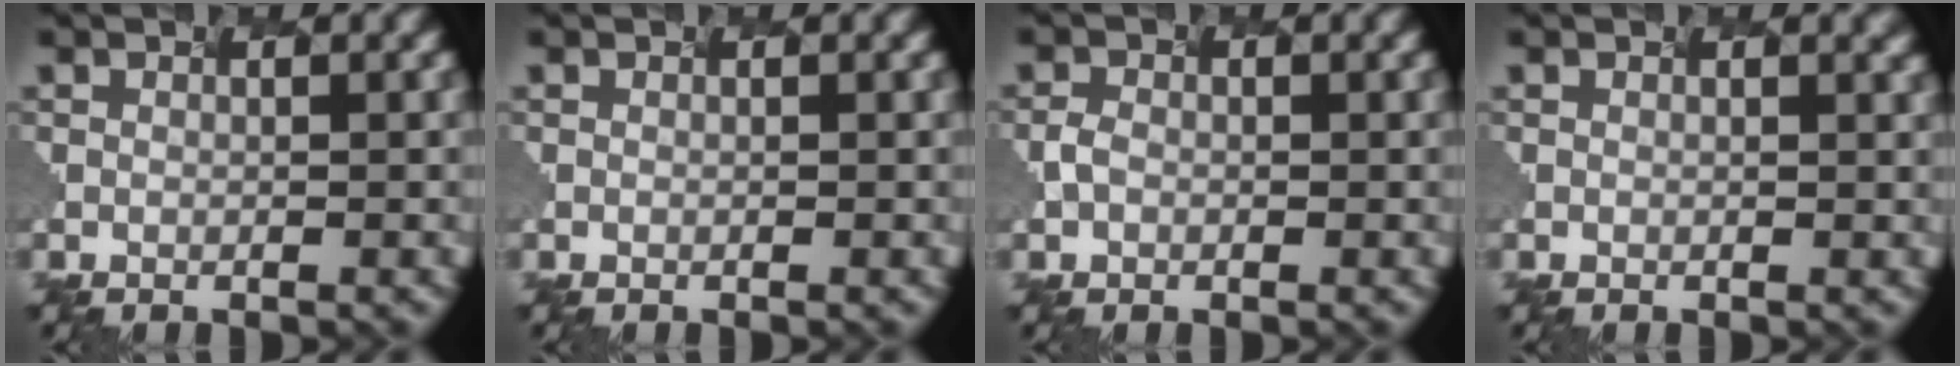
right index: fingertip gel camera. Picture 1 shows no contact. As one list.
[{"total": 0.0}, {"total": 1.2, "force": [-0.8, 0.8, 0.2], "torque": [-0.012, 0.003, -0.008]}, {"total": 1.4, "force": [0.8, 0.7, 0.8], "torque": [0.006, 0.004, -0.007]}]